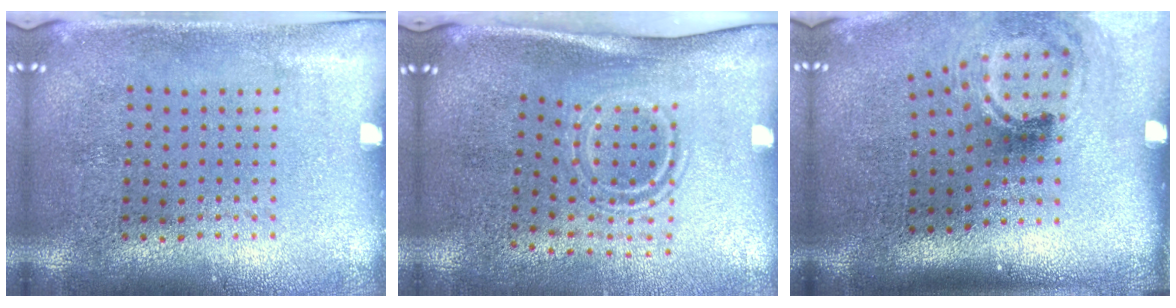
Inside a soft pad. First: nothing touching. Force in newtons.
{"total": 1.7, "press": 1.1, "slide": 1.3}
{"total": 1.8, "press": 1.1, "slide": 1.4}